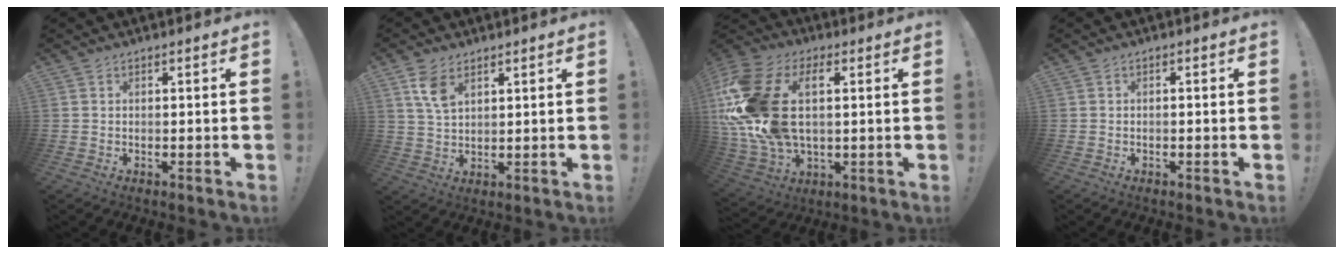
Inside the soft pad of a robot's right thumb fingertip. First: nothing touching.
{"total": 6.4, "force": [3.5, 3.3, 4.2], "torque": [-0.074, -0.013, 0.066]}
{"total": 23.8, "force": [3.8, 15.2, 17.9], "torque": [-0.352, -0.001, 0.072]}
{"total": 0.8, "force": [-0.6, -0.3, 0.4], "torque": [-0.006, -0.001, -0.011]}